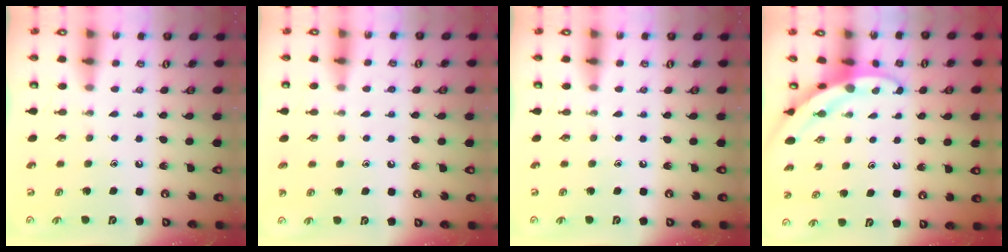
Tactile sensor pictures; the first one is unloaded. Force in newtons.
{"total": 5.0, "press": 5.0, "slide": 0.6}
{"total": 0.0}
{"total": 3.1, "press": 3.1, "slide": 0.2}